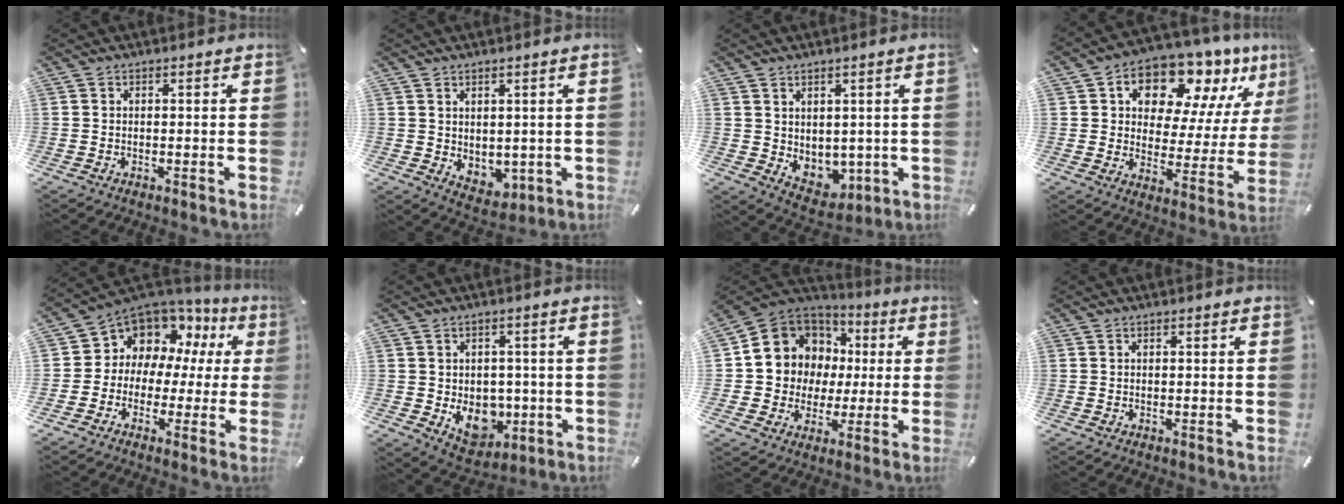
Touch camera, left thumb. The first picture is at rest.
{"total": 3.8, "force": [1.8, 3.1, 1.1], "torque": [-0.005, -0.016, 0.035]}
{"total": 4.9, "force": [2.1, 4.3, 1.2], "torque": [-0.013, -0.023, 0.046]}
{"total": 14.3, "force": [10.4, 7.8, 5.9], "torque": [-0.091, -0.091, 0.181]}
{"total": 9.4, "force": [4.8, 7.6, 2.6], "torque": [-0.065, -0.044, 0.095]}
{"total": 10.2, "force": [-2.0, 8.2, 5.6], "torque": [-0.077, -0.006, -0.028]}
{"total": 11.3, "force": [2.0, 11.0, 1.5], "torque": [-0.033, -0.032, 0.050]}
{"total": 0.0}